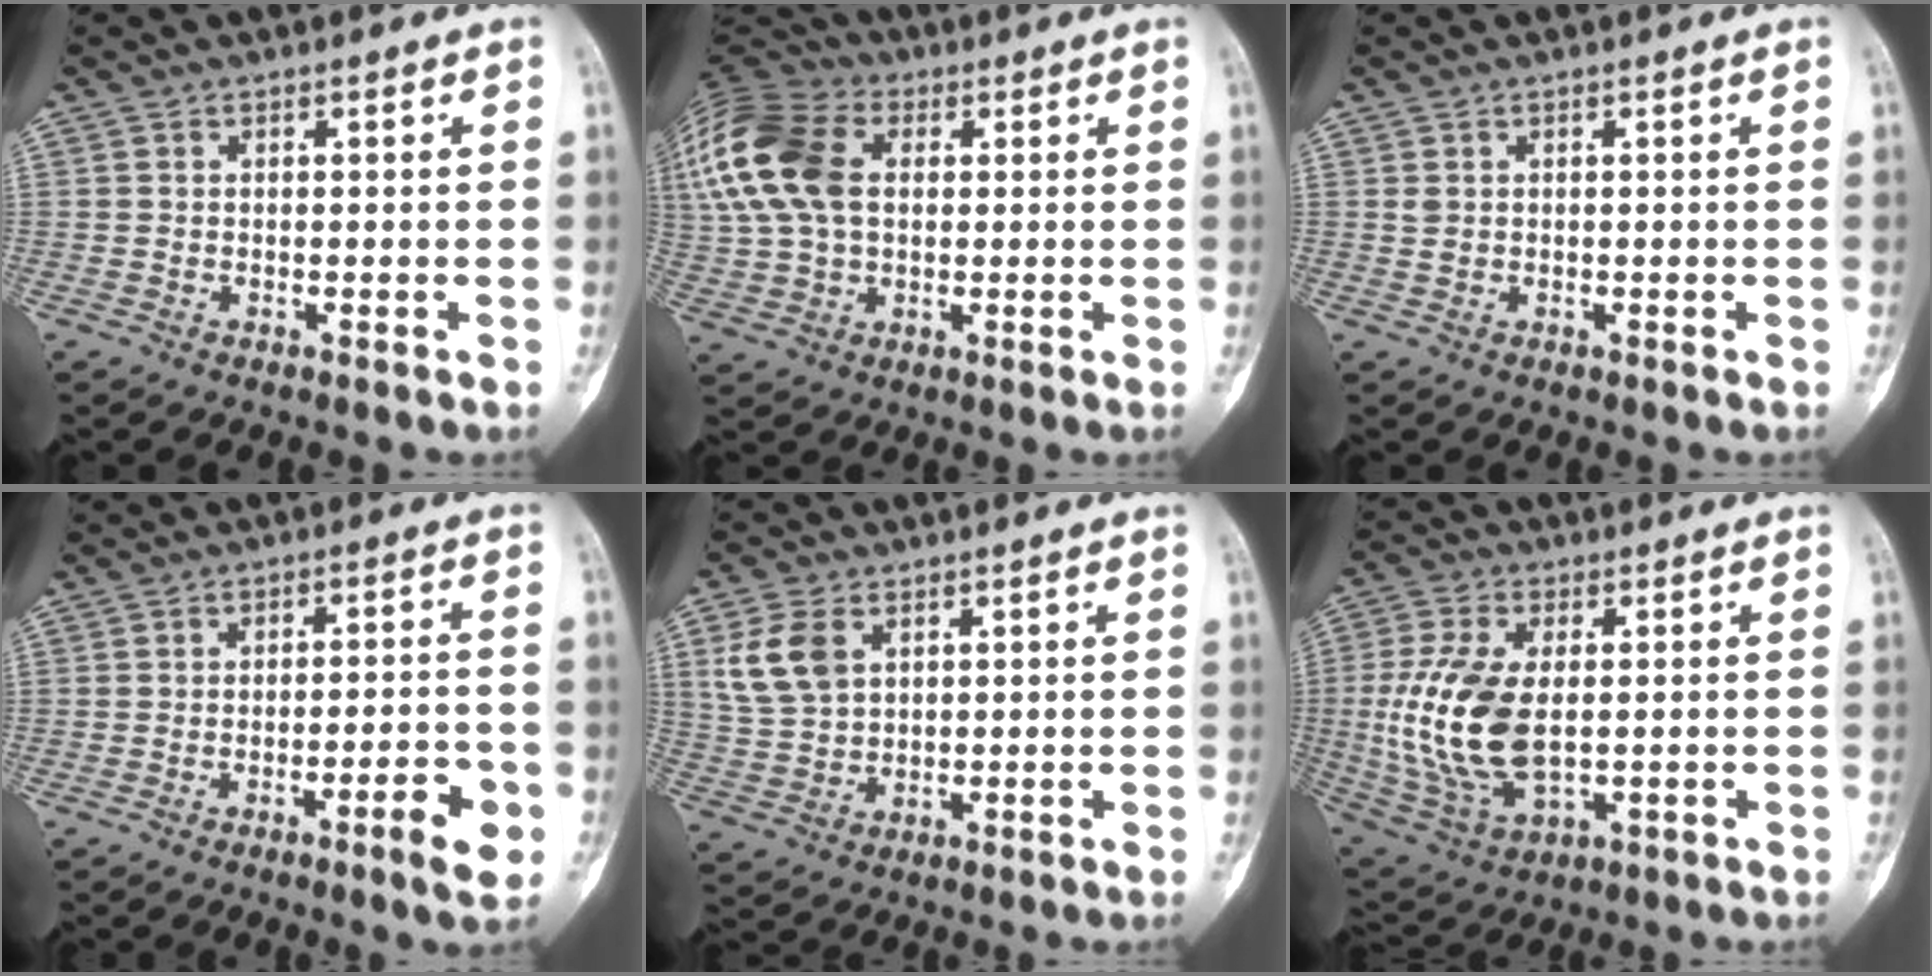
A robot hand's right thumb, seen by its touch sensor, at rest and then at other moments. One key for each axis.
{"total": 21.6, "fx": 4.9, "fy": 14.5, "fz": 15.2, "tx": -0.359, "ty": 0.032, "tz": 0.088}
{"total": 1.1, "fx": 0.4, "fy": 0.8, "fz": 0.6, "tx": -0.010, "ty": 0.001, "tz": 0.010}
{"total": 6.5, "fx": -2.9, "fy": 1.4, "fz": 5.7, "tx": -0.075, "ty": 0.016, "tz": -0.037}
{"total": 8.0, "fx": 3.0, "fy": 5.4, "fz": 5.2, "tx": -0.101, "ty": -0.005, "tz": 0.067}
{"total": 16.2, "fx": 0.2, "fy": 8.9, "fz": 13.5, "tx": -0.286, "ty": -0.010, "tz": 0.016}